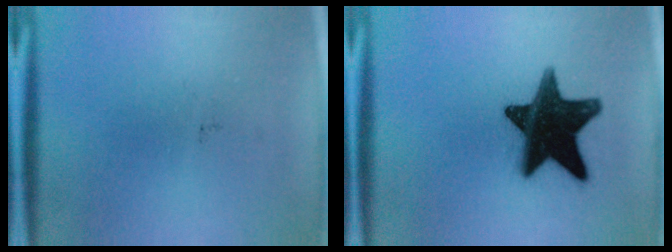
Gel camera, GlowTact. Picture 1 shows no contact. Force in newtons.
{"total": 17.4}